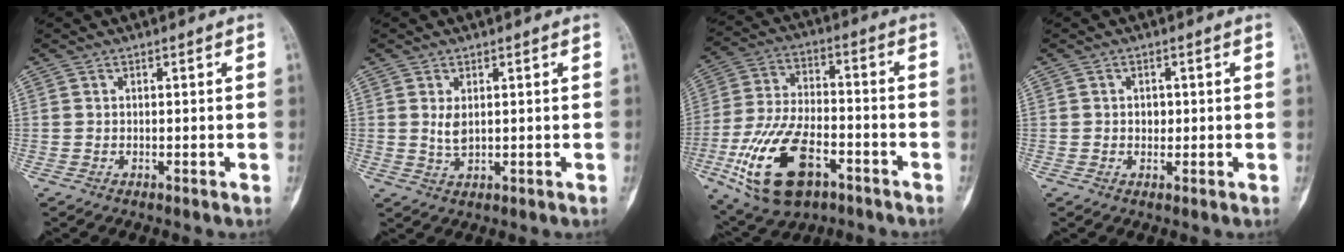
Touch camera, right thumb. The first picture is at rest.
{"total": 2.8, "force": [0.7, 1.3, 2.4], "torque": [-0.044, -0.006, 0.020]}
{"total": 18.8, "force": [-8.1, 9.7, 13.9], "torque": [-0.263, 0.031, -0.135]}
{"total": 1.8, "force": [0.1, 1.5, 1.1], "torque": [-0.003, 0.004, 0.002]}